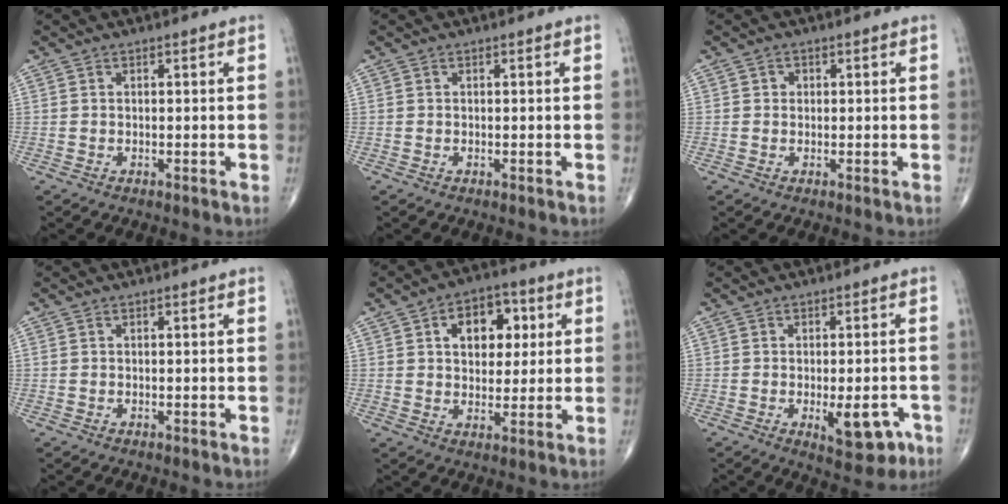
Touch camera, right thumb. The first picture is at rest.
{"total": 0.0}
{"total": 1.0, "force": [0.1, 1.0, 0.3], "torque": [0.004, 0.001, -0.001]}
{"total": 0.0}
{"total": 10.8, "force": [3.2, 7.1, 7.5], "torque": [-0.064, 0.001, 0.046]}
{"total": 8.0, "force": [-2.8, 3.5, 6.6], "torque": [-0.066, 0.004, -0.027]}